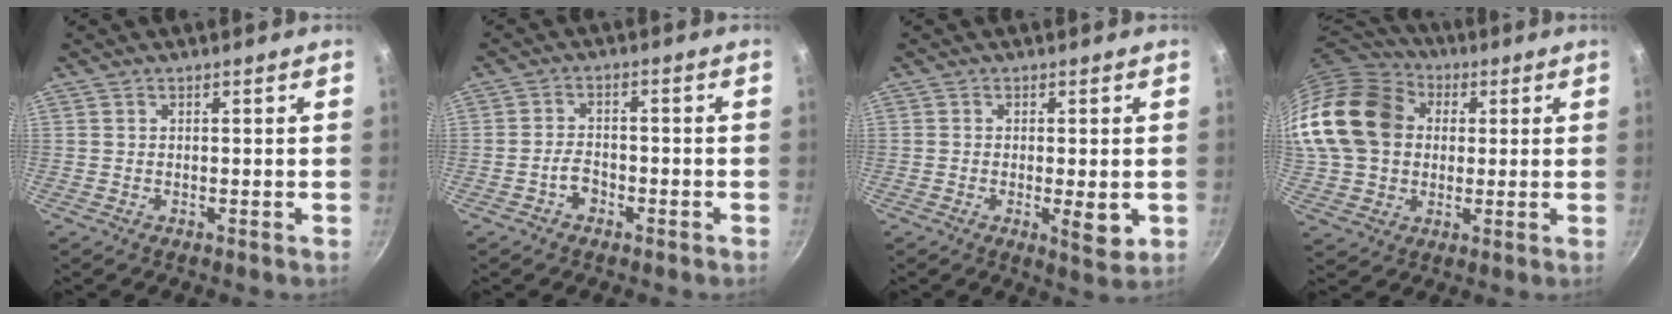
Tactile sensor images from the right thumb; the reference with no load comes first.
{"total": 3.5, "force": [-1.9, 2.2, 1.9], "torque": [-0.022, 0.023, -0.033]}
{"total": 5.0, "force": [-0.9, 1.6, 4.7], "torque": [-0.072, -0.012, -0.011]}
{"total": 20.6, "force": [3.4, 16.3, 12.1], "torque": [-0.218, 0.034, 0.057]}